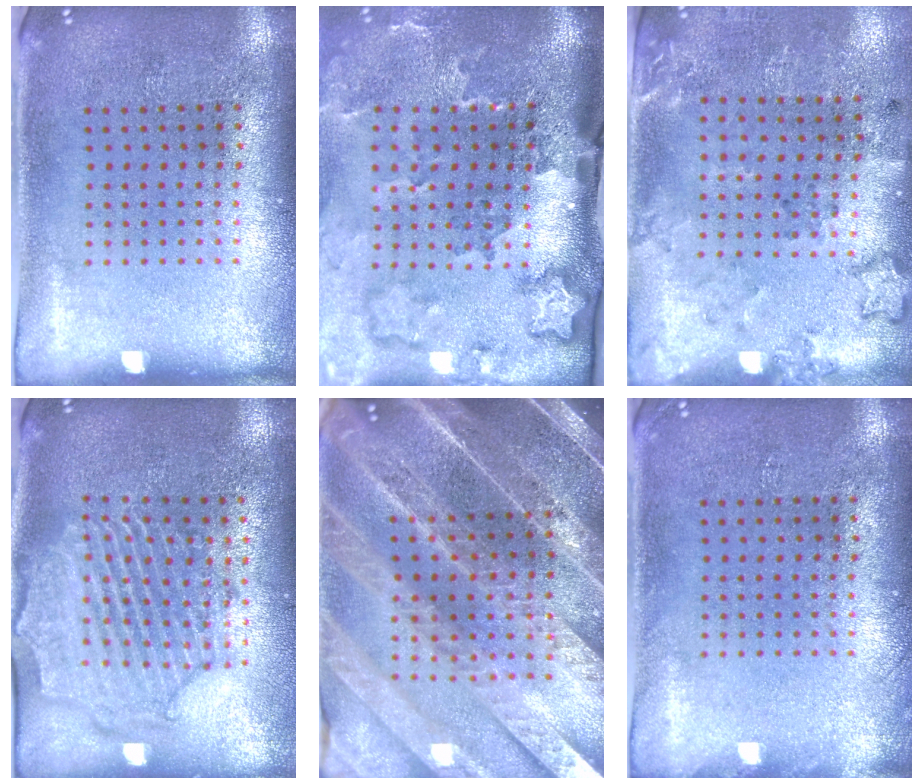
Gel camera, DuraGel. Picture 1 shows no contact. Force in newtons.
{"total": 3.5, "press": 2.4, "slide": 2.6}
{"total": 2.0, "press": 1.4, "slide": 1.4}
{"total": 2.3, "press": 2.2, "slide": 0.8}
{"total": 5.2, "press": 4.5, "slide": 2.7}
{"total": 0.7, "press": 0.7, "slide": 0.1}